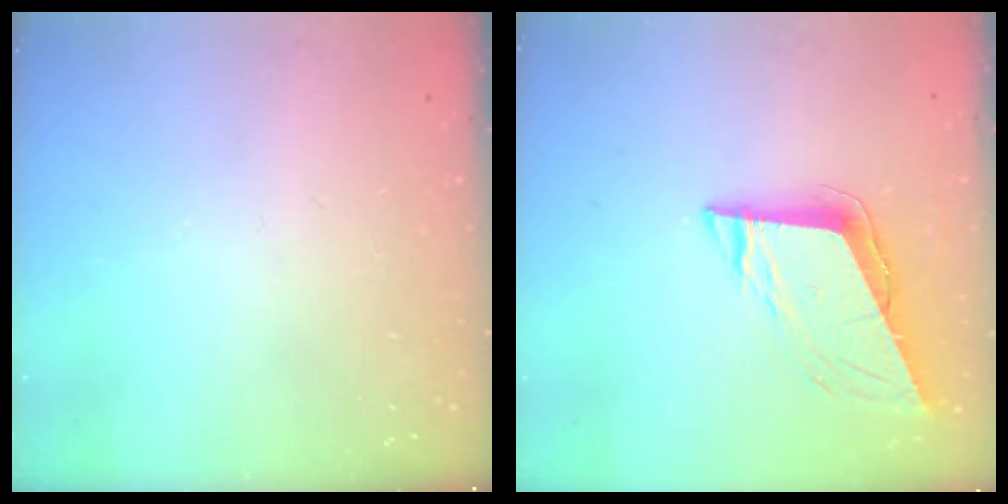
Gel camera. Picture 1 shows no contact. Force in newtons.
{"total": 8.6, "press": 8.4, "slide": 1.9}